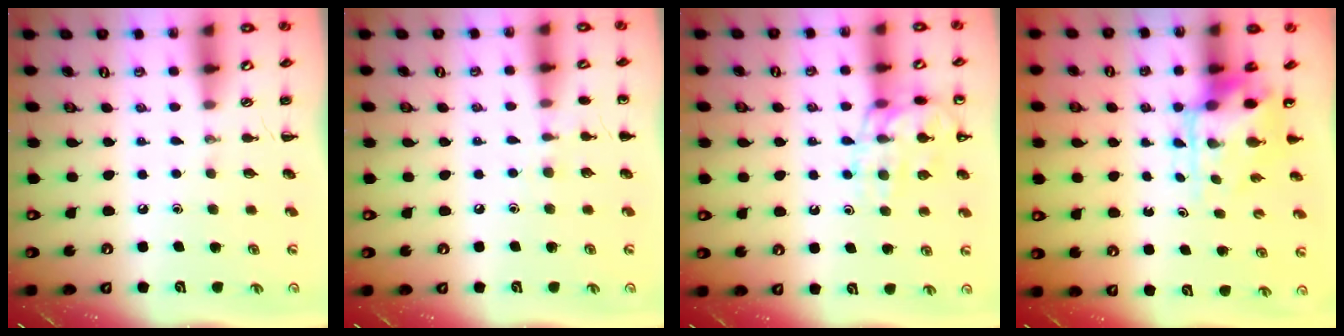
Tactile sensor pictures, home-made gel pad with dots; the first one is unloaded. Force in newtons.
{"total": 5.5, "press": 5.2, "slide": 1.8}
{"total": 14.2, "press": 14.1, "slide": 2.0}
{"total": 5.6, "press": 5.4, "slide": 1.4}